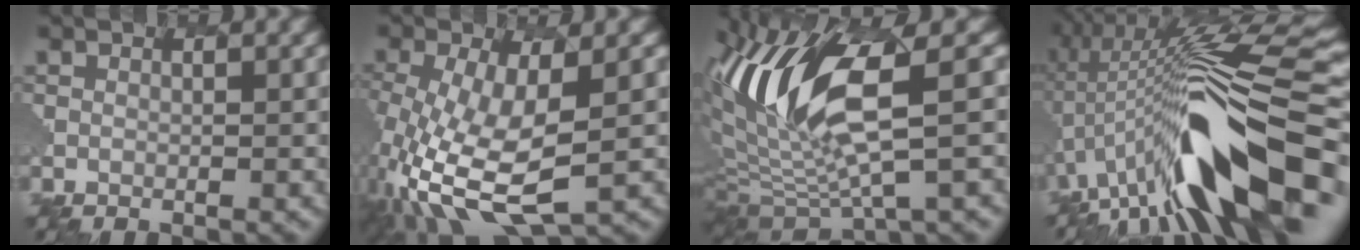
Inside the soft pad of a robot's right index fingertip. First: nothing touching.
{"total": 9.0, "force": [-3.9, 3.6, 7.2], "torque": [-0.183, -0.019, -0.082]}
{"total": 8.7, "force": [4.0, 3.1, 7.1], "torque": [-0.182, 0.021, 0.048]}
{"total": 10.9, "force": [-2.7, 1.6, 10.4], "torque": [-0.210, 0.055, -0.090]}